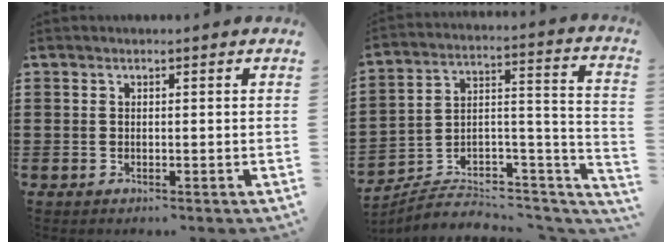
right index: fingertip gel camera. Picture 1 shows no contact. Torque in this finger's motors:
{"motor_torque": [-0.84, 0.06, -1.05, -0.21]}